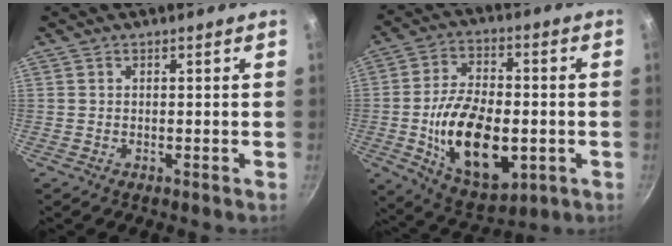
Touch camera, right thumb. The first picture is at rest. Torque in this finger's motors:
{"motor_torque": [-0.39, 1.67, 1.59, -0.54, 0.21]}